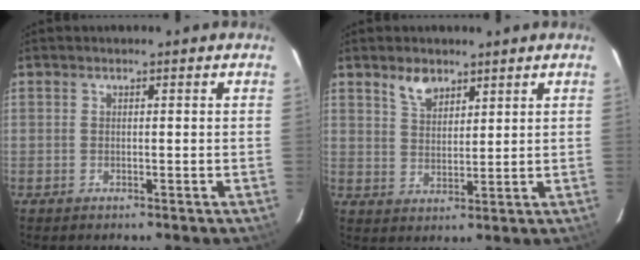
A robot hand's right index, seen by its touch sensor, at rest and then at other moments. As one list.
[{"total": 4.9, "force": [3.5, 2.5, 2.3], "torque": [-0.037, 0.005, 0.066]}]